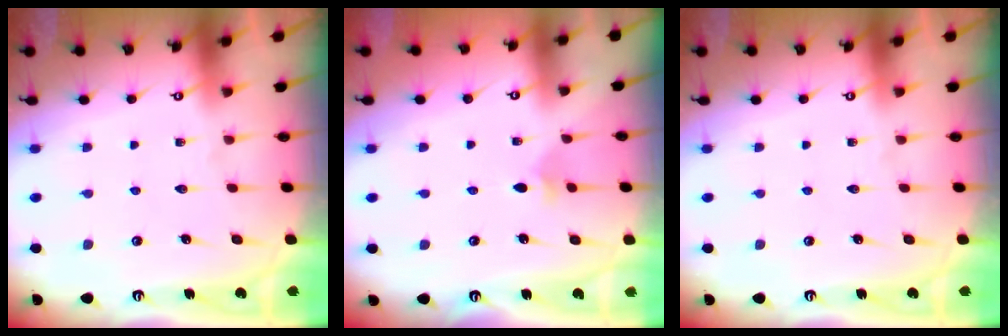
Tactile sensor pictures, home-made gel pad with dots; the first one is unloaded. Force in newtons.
{"total": 3.0, "press": 2.9, "slide": 0.7}
{"total": 0.0}